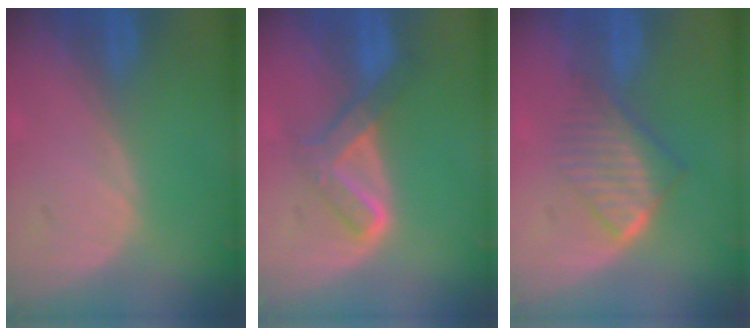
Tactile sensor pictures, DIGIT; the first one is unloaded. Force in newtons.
{"total": 5.3, "press": 5.3, "slide": 0.5}
{"total": 6.6, "press": 5.9, "slide": 3.0}